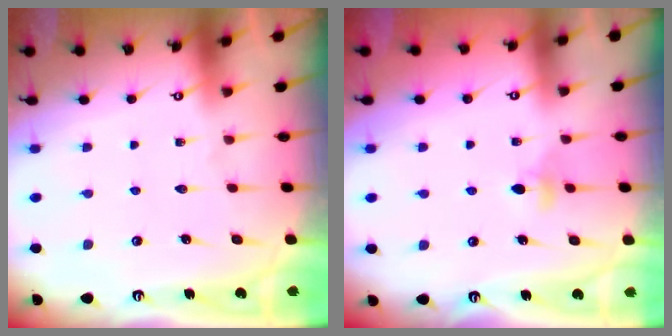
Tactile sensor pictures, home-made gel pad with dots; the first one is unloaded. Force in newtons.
{"total": 3.8, "press": 3.7, "slide": 0.7}